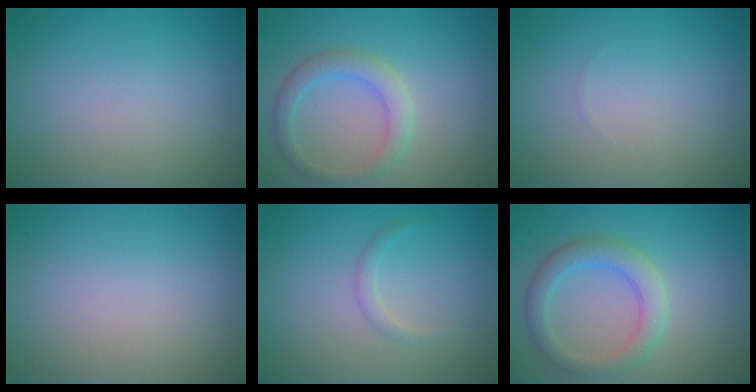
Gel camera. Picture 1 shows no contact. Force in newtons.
{"total": 2.9, "press": 2.9, "slide": 0.1}
{"total": 0.0}
{"total": 0.0}
{"total": 1.0, "press": 1.0, "slide": 0.1}
{"total": 3.4, "press": 3.4, "slide": 0.1}